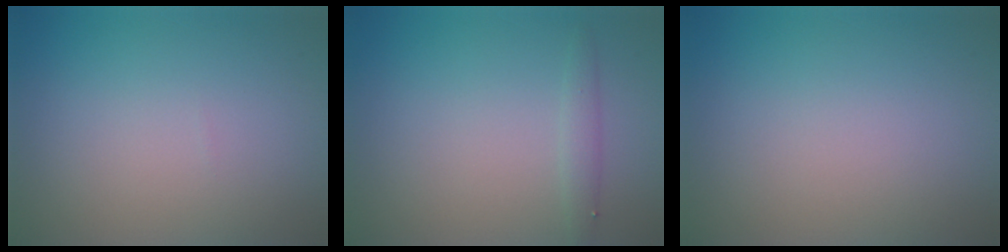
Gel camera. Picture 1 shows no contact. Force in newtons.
{"total": 0.7, "press": 0.7, "slide": 0.1}
{"total": 0.0}